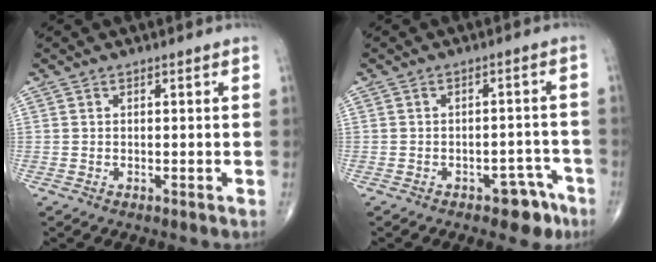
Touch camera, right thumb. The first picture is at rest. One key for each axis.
{"total": 5.7, "fx": -3.6, "fy": 3.0, "fz": 3.1, "tx": -0.014, "ty": 0.034, "tz": -0.042}